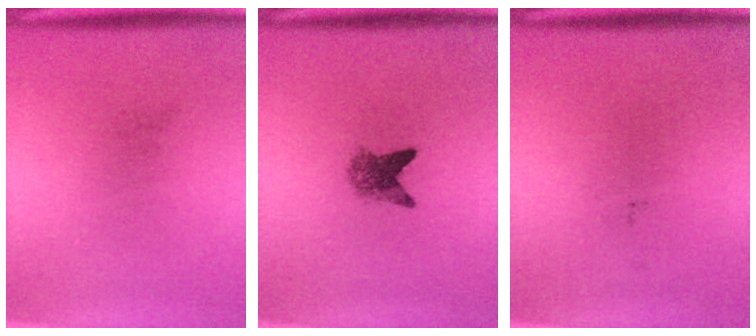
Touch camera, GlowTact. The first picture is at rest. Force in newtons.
{"total": 3.2}
{"total": 0.0}